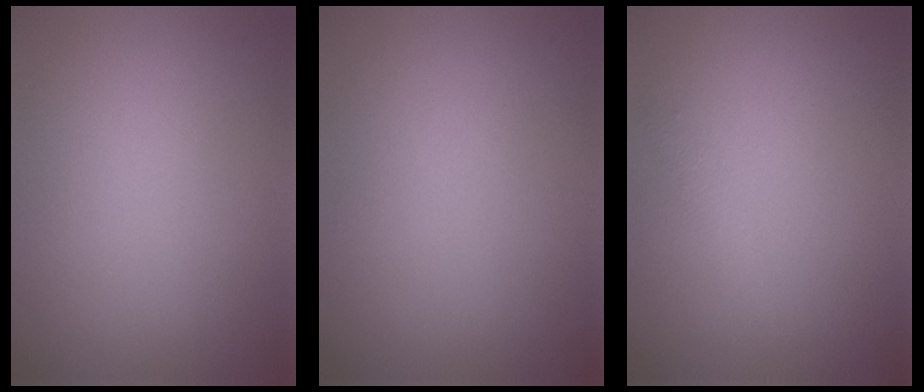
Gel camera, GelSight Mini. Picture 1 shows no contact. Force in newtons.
{"total": 0.0}
{"total": 0.8, "press": 0.8, "slide": 0.1}